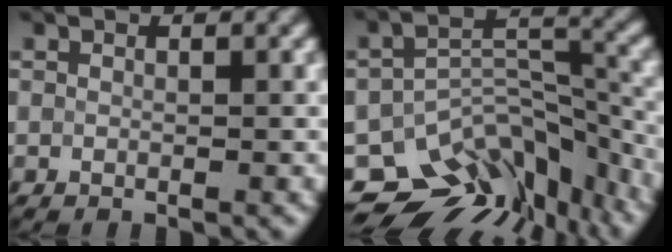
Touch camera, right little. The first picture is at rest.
{"total": 12.4, "force": [-9.4, 5.8, 5.5], "torque": [-0.107, 0.006, -0.116]}